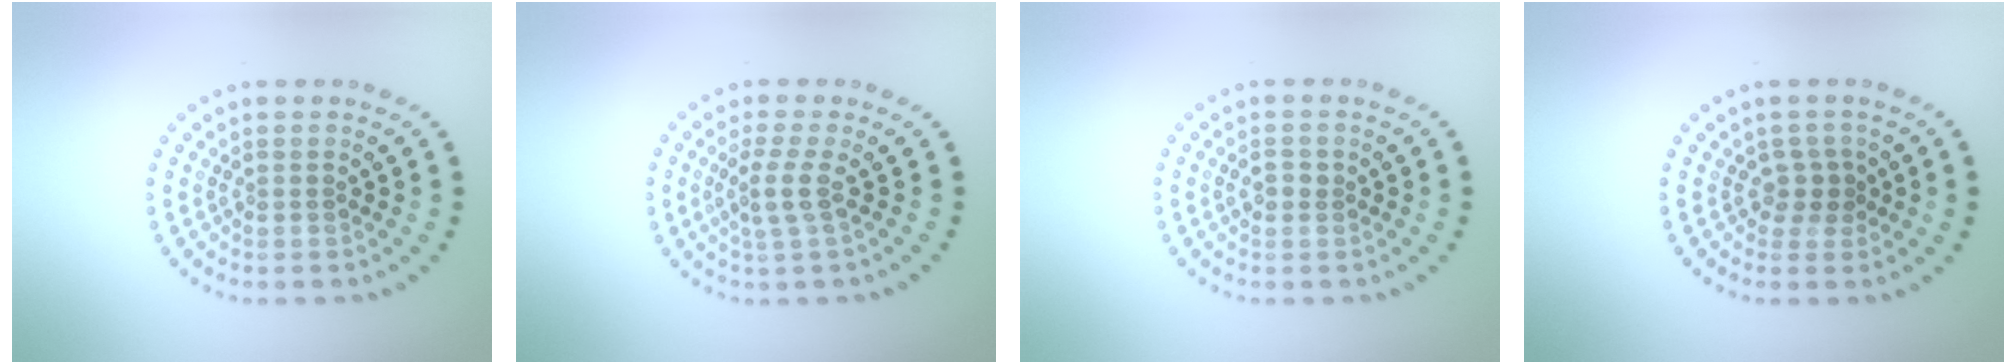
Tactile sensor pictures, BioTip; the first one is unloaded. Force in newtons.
{"total": 2.2, "press": 1.7, "slide": 1.3}
{"total": 1.2, "press": 1.1, "slide": 0.3}
{"total": 1.8, "press": 1.5, "slide": 1.0}